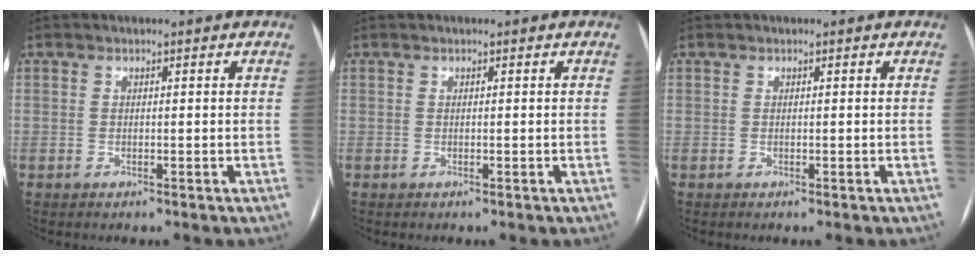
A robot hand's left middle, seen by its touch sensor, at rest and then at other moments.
{"total": 0.0}
{"total": 0.0}